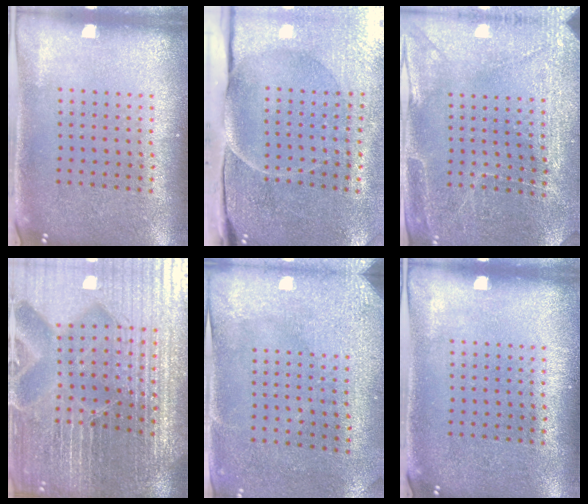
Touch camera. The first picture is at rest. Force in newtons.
{"total": 4.9, "press": 3.9, "slide": 2.9}
{"total": 2.9, "press": 2.9, "slide": 0.2}
{"total": 6.5, "press": 5.8, "slide": 2.9}
{"total": 3.0, "press": 2.3, "slide": 1.9}
{"total": 0.0}